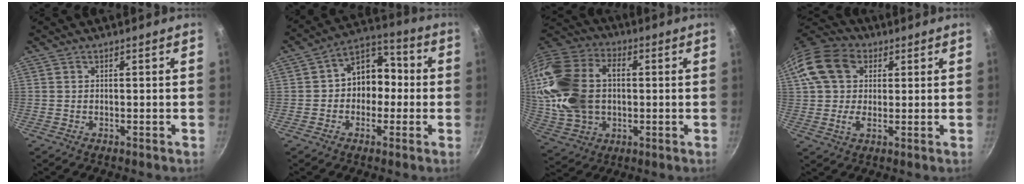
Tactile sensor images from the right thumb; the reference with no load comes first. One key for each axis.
{"total": 10.4, "fx": -0.6, "fy": 8.2, "fz": 6.3, "tx": -0.029, "ty": 0.039, "tz": -0.026}
{"total": 21.2, "fx": 1.4, "fy": 14.9, "fz": 15.0, "tx": -0.281, "ty": 0.023, "tz": 0.031}
{"total": 14.3, "fx": 3.9, "fy": 10.4, "fz": 9.0, "tx": -0.173, "ty": 0.018, "tz": 0.054}